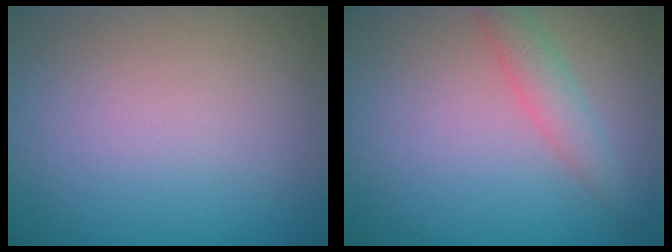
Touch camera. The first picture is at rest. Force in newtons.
{"total": 2.3, "press": 2.3, "slide": 0.0}